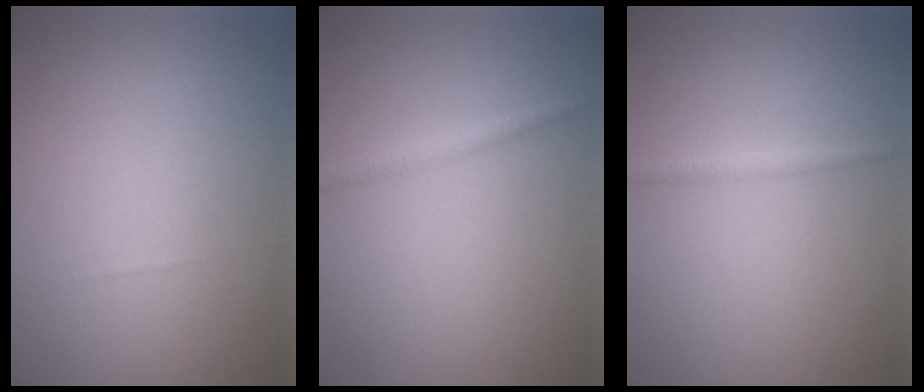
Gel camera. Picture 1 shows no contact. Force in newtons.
{"total": 1.3, "press": 1.3, "slide": 0.1}
{"total": 1.1, "press": 1.1, "slide": 0.1}